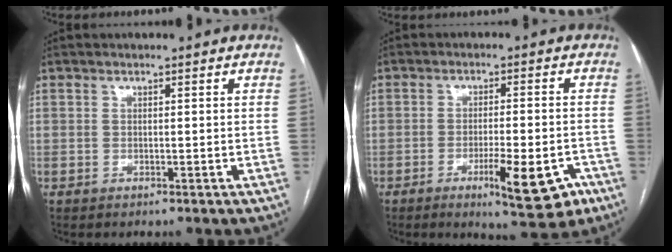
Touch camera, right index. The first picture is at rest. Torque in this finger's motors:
{"motor_torque": [0.02, -0.03, 0.02, -0.01]}